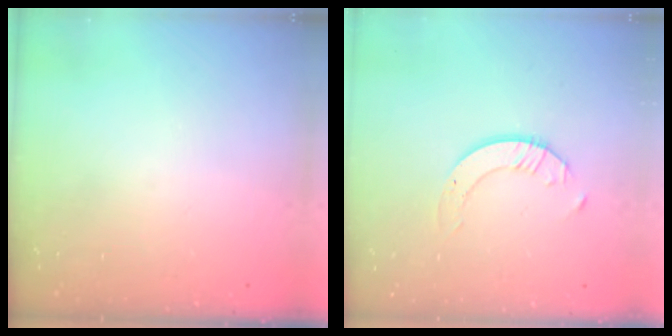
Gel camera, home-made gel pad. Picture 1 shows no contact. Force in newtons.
{"total": 2.0, "press": 2.0, "slide": 0.2}